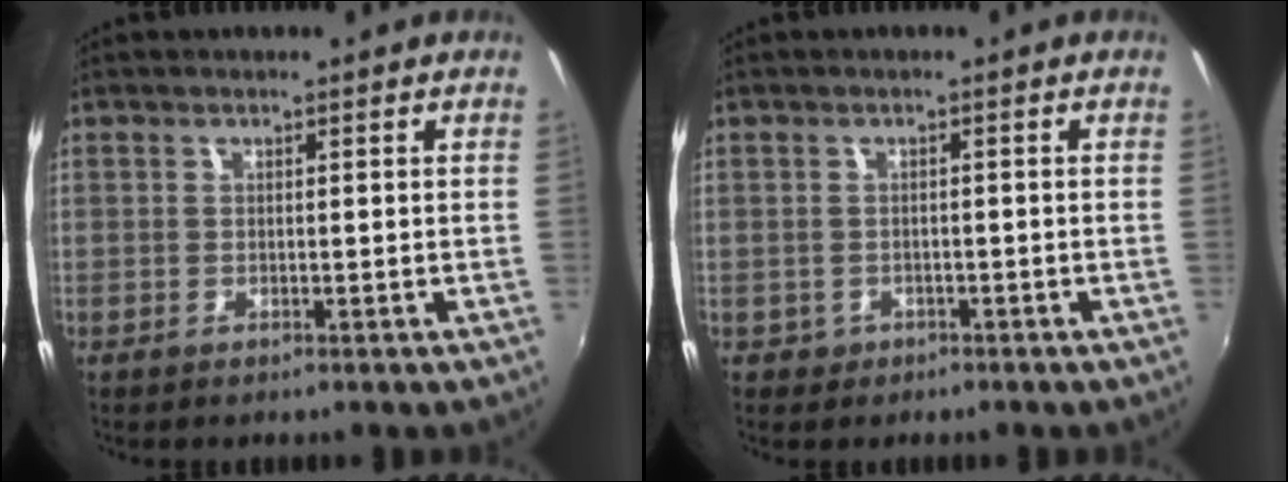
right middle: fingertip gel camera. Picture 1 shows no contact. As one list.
[{"total": 2.0, "force": [-0.8, 1.8, 0.5], "torque": [-0.015, -0.002, -0.008]}]